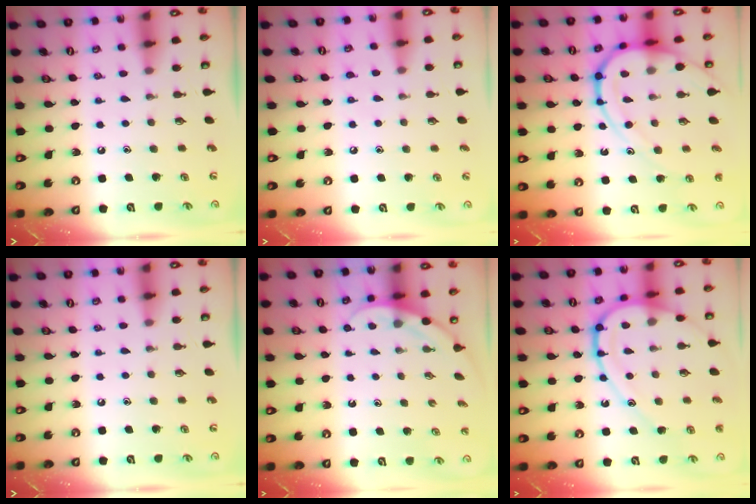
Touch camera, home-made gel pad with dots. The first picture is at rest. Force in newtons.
{"total": 5.2, "press": 5.1, "slide": 0.6}
{"total": 15.3, "press": 15.3, "slide": 1.4}
{"total": 0.0}
{"total": 3.3, "press": 3.3, "slide": 0.2}
{"total": 14.2, "press": 14.1, "slide": 1.5}